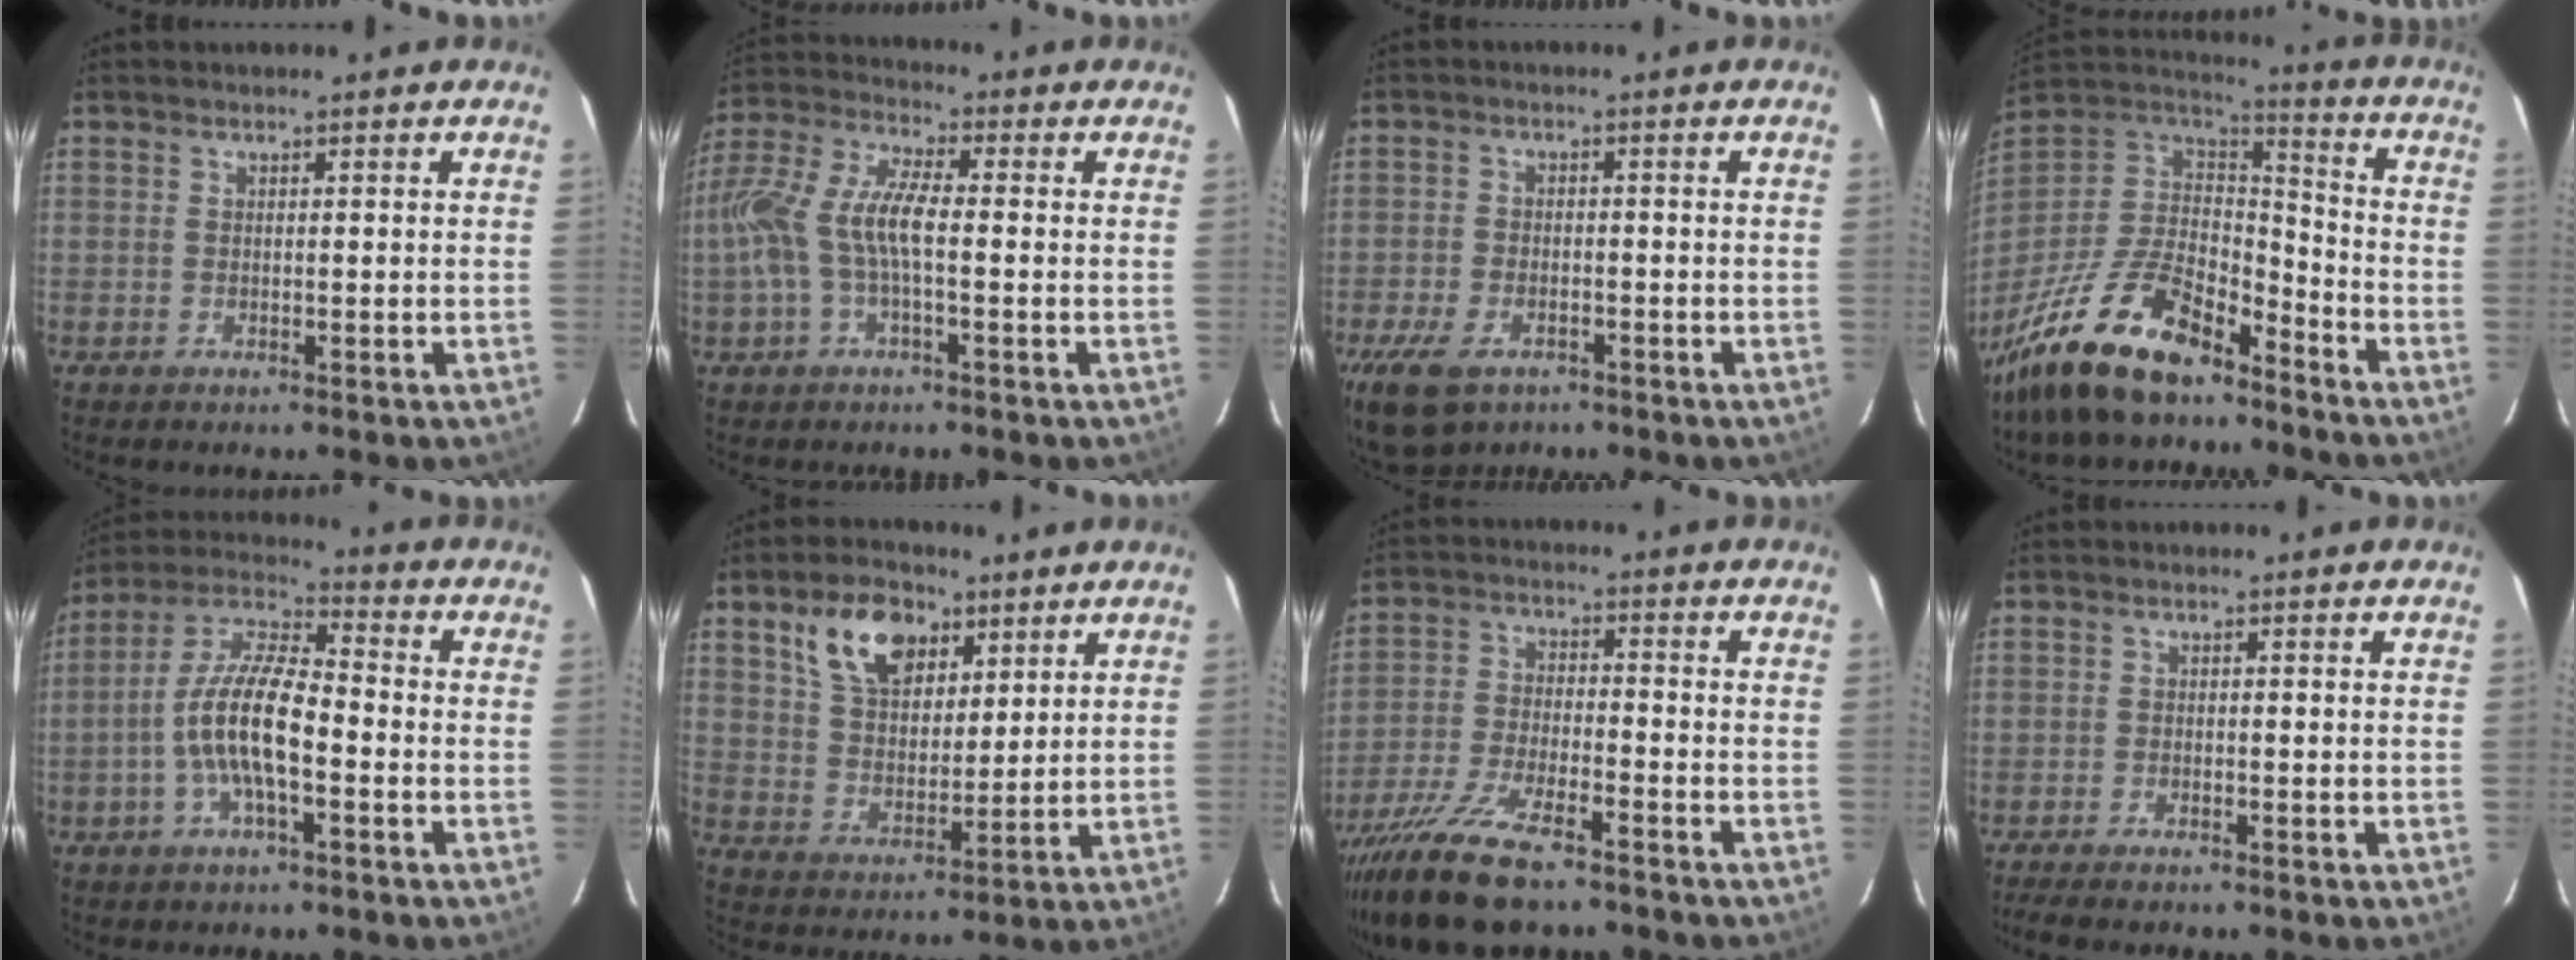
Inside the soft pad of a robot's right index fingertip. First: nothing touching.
{"total": 12.1, "force": [-1.5, 4.1, 11.3], "torque": [-0.240, 0.010, -0.033]}
{"total": 10.7, "force": [-6.5, 6.1, 5.9], "torque": [-0.154, -0.022, -0.113]}
{"total": 23.0, "force": [-16.2, 9.2, 13.5], "torque": [-0.287, -0.021, -0.287]}
{"total": 12.3, "force": [-3.3, 3.8, 11.2], "torque": [-0.227, 0.005, -0.065]}
{"total": 12.2, "force": [6.6, 7.3, 7.2], "torque": [-0.134, 0.024, 0.124]}
{"total": 15.1, "force": [-11.6, 4.2, 8.7], "torque": [-0.191, -0.036, -0.214]}
{"total": 4.4, "force": [-3.7, 0.9, 2.1], "torque": [-0.054, -0.017, -0.066]}